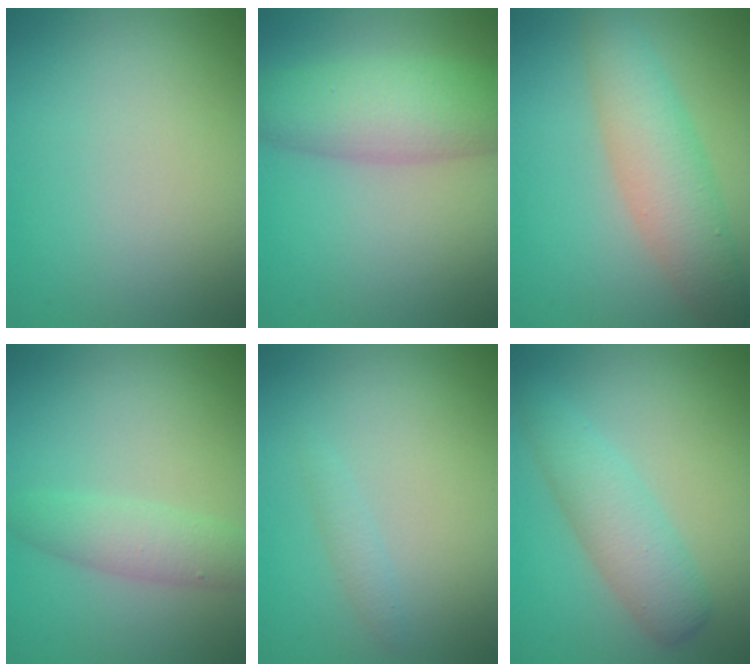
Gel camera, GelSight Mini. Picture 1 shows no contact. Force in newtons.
{"total": 6.7, "press": 6.7, "slide": 0.2}
{"total": 5.0, "press": 5.0, "slide": 0.1}
{"total": 3.1, "press": 3.1, "slide": 0.1}
{"total": 1.0, "press": 1.0, "slide": 0.0}
{"total": 4.0, "press": 4.0, "slide": 0.0}